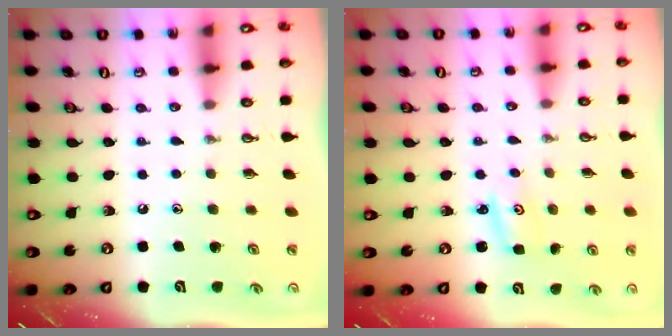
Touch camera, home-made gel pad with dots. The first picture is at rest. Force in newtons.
{"total": 2.9, "press": 2.9, "slide": 0.3}